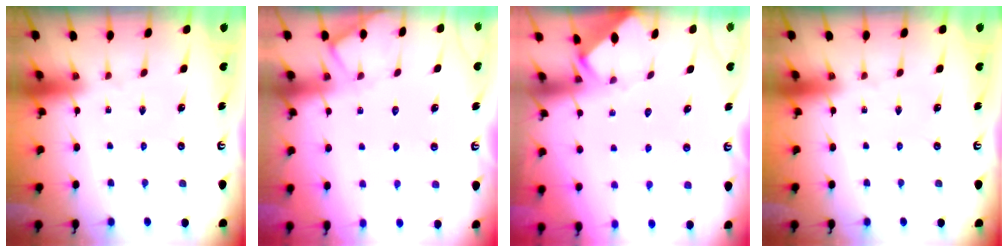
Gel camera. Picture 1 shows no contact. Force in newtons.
{"total": 4.7, "press": 4.7, "slide": 0.6}
{"total": 4.1, "press": 4.1, "slide": 0.4}
{"total": 0.0}